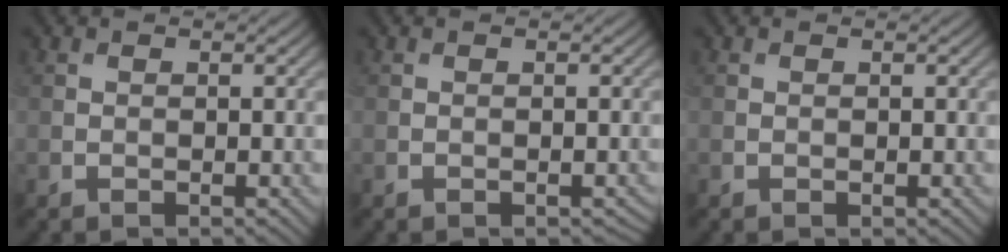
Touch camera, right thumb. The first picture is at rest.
{"total": 0.7, "force": [-0.4, 0.1, 0.6], "torque": [-0.006, 0.000, -0.006]}
{"total": 0.0}